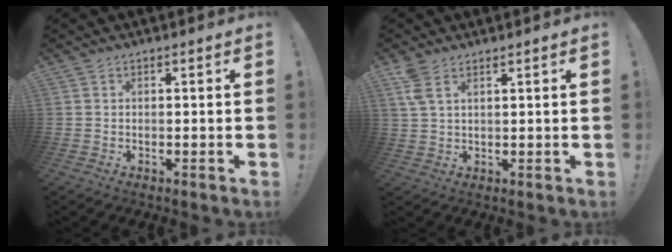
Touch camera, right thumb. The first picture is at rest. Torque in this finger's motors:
{"motor_torque": [0.19, 0.24, 0.05, 0.03, 0.00]}